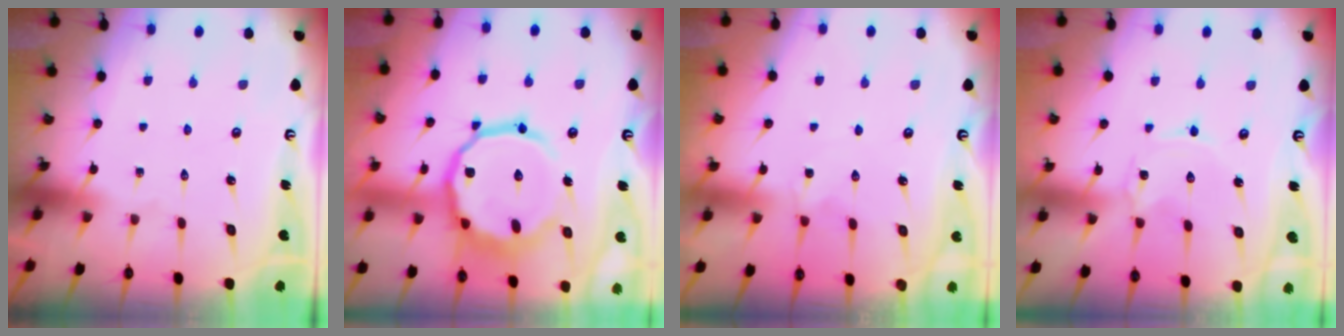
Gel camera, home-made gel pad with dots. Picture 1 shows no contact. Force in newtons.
{"total": 16.7, "press": 16.6, "slide": 1.8}
{"total": 1.9, "press": 1.8, "slide": 0.5}
{"total": 0.0}